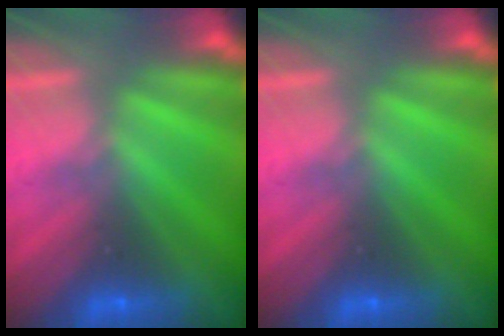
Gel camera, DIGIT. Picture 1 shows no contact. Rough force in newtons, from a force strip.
{"total": 0.0}